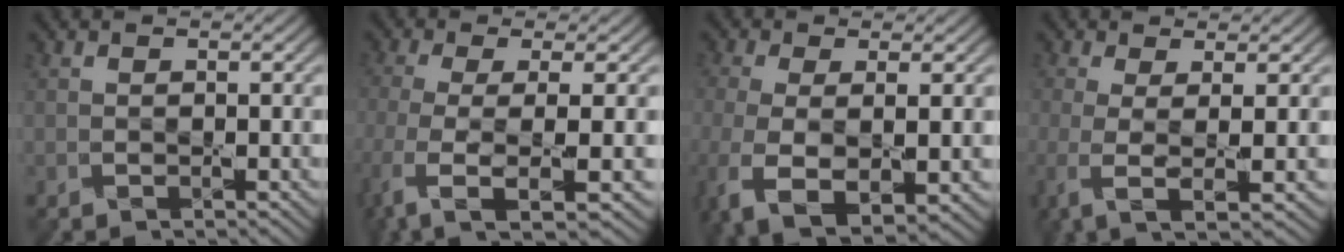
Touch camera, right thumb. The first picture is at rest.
{"total": 7.7, "force": [-2.5, 1.9, 7.0], "torque": [-0.142, -0.019, -0.054]}
{"total": 8.6, "force": [-3.4, 3.7, 7.0], "torque": [-0.170, -0.038, -0.057]}
{"total": 5.3, "force": [-0.4, 1.2, 5.2], "torque": [-0.106, -0.012, -0.009]}